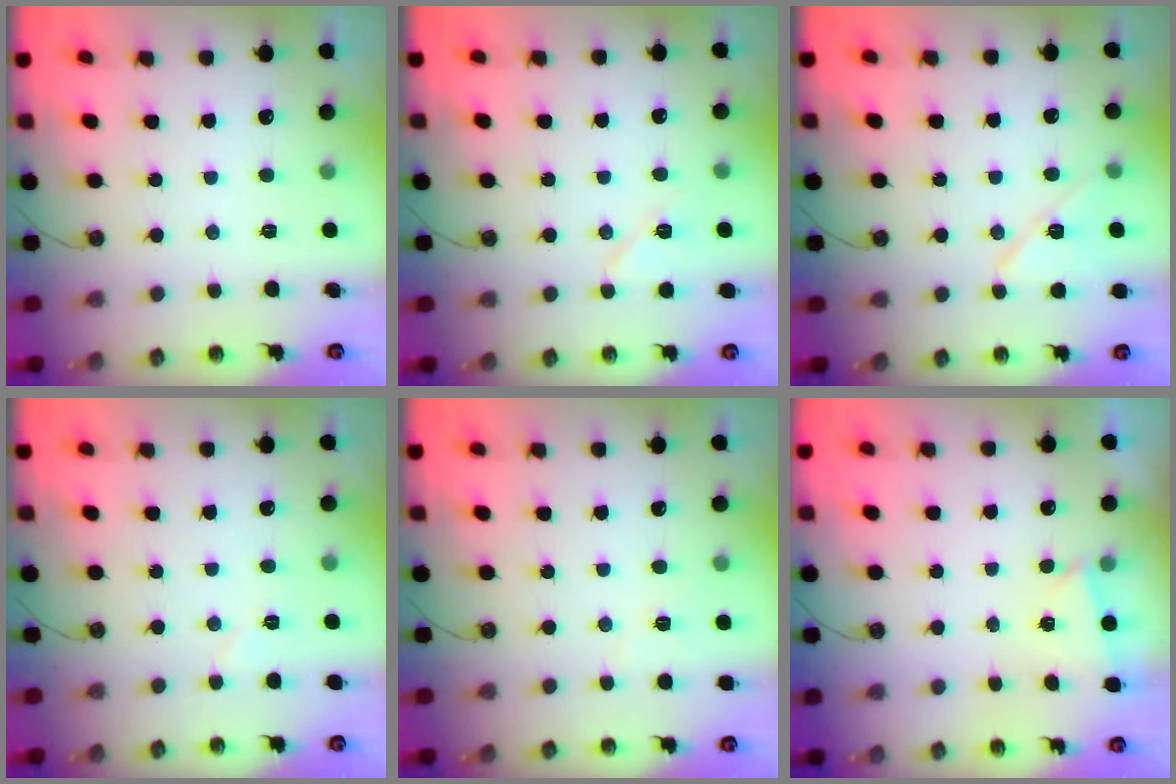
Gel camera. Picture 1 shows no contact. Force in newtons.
{"total": 7.3, "press": 7.2, "slide": 1.2}
{"total": 9.9, "press": 9.9, "slide": 0.5}
{"total": 3.8, "press": 3.3, "slide": 1.8}
{"total": 5.0, "press": 4.3, "slide": 2.6}
{"total": 0.6, "press": 0.0, "slide": 0.6}